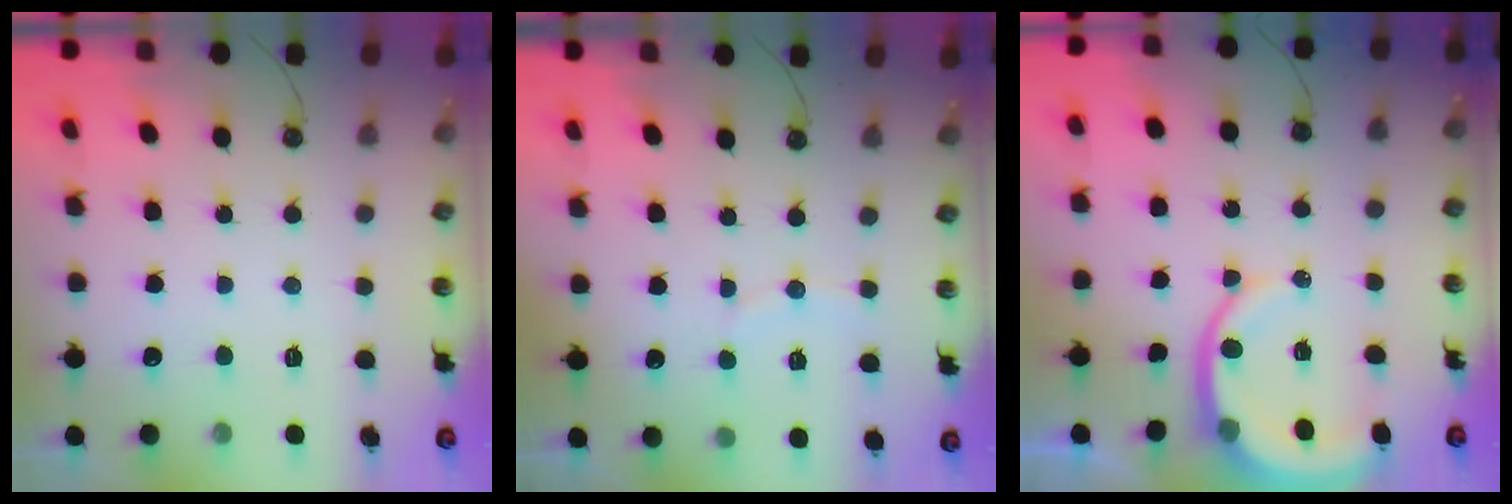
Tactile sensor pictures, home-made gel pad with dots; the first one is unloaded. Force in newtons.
{"total": 4.5, "press": 4.4, "slide": 0.9}
{"total": 8.2, "press": 8.2, "slide": 0.9}